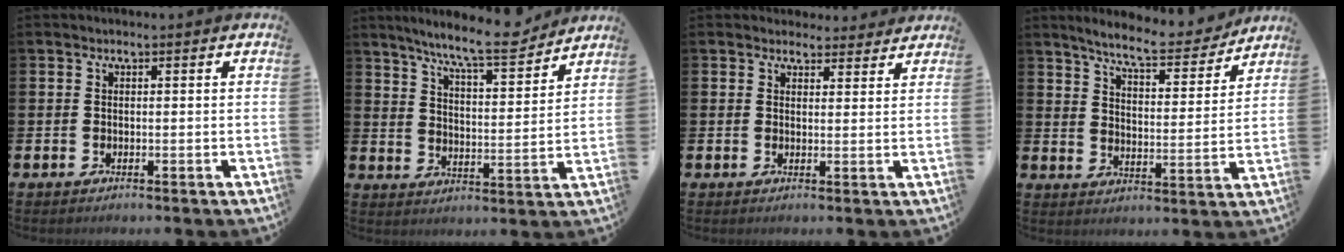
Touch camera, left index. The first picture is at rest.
{"total": 9.4, "force": [8.4, 0.7, 4.1], "torque": [-0.090, -0.049, 0.145]}
{"total": 3.1, "force": [2.9, 1.0, -0.2], "torque": [0.011, -0.014, 0.052]}
{"total": 7.9, "force": [7.4, 0.9, 2.6], "torque": [-0.071, -0.044, 0.127]}